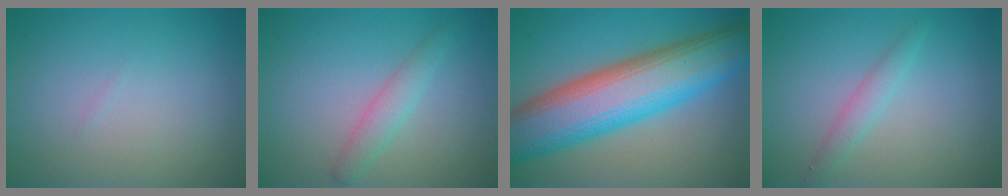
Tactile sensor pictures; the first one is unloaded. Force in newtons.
{"total": 2.1, "press": 2.1, "slide": 0.0}
{"total": 12.4, "press": 12.4, "slide": 0.2}
{"total": 1.6, "press": 1.6, "slide": 0.0}